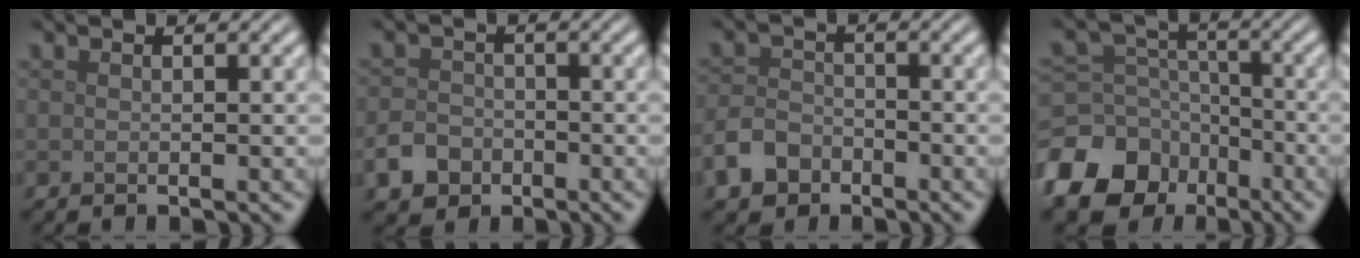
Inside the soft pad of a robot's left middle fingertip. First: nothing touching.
{"total": 3.1, "force": [-1.6, 2.4, 1.1], "torque": [-0.022, -0.003, -0.032]}
{"total": 3.5, "force": [-2.2, 2.4, 1.3], "torque": [-0.024, 0.001, -0.049]}
{"total": 12.1, "force": [-7.1, 9.0, 3.9], "torque": [-0.107, -0.031, -0.132]}